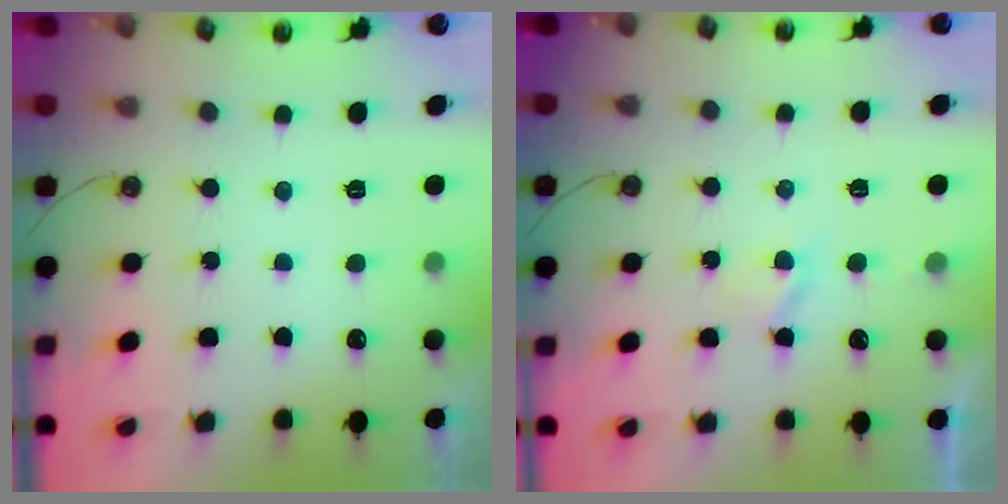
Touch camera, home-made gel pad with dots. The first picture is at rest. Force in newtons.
{"total": 1.9, "press": 1.9, "slide": 0.4}